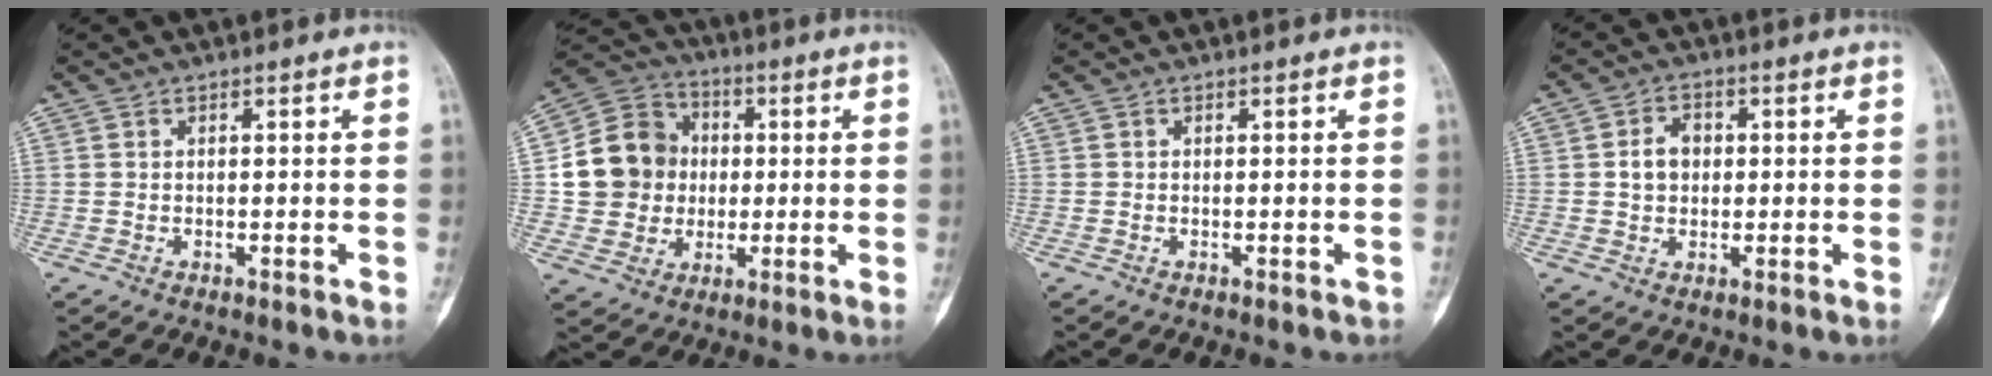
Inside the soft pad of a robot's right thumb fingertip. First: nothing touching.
{"total": 14.1, "force": [0.6, 12.8, 5.8], "torque": [-0.081, 0.022, 0.013]}
{"total": 0.0}
{"total": 4.8, "force": [0.4, 3.8, 2.9], "torque": [-0.037, 0.010, 0.003]}